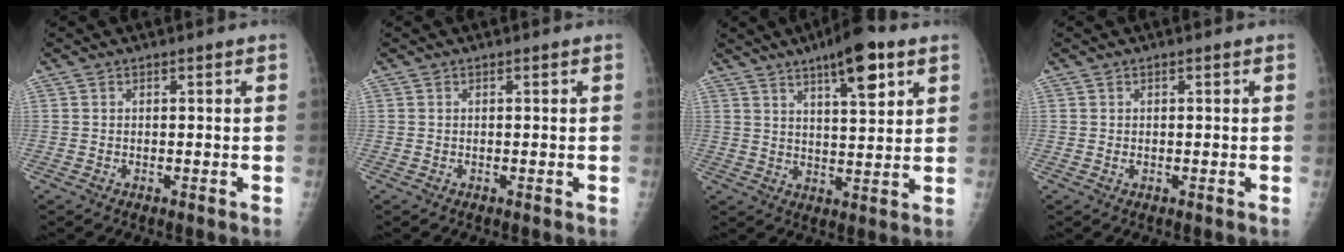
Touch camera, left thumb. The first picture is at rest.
{"total": 0.0}
{"total": 10.8, "force": [6.1, 3.0, 8.4], "torque": [-0.112, -0.028, 0.091]}
{"total": 0.6, "force": [0.1, 0.4, 0.5], "torque": [-0.006, -0.001, 0.004]}